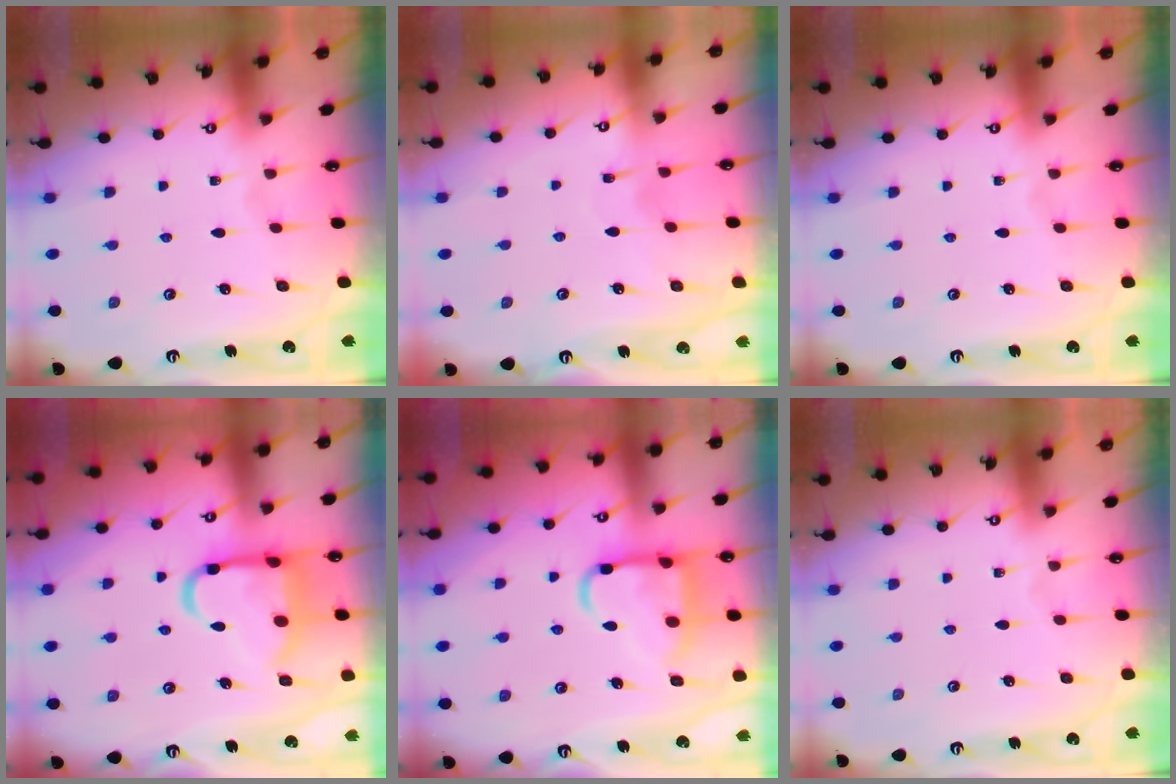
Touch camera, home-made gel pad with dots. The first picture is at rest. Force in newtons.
{"total": 7.0, "press": 7.0, "slide": 0.5}
{"total": 0.0}
{"total": 15.7, "press": 15.5, "slide": 1.9}
{"total": 14.7, "press": 14.7, "slide": 1.4}
{"total": 0.0}